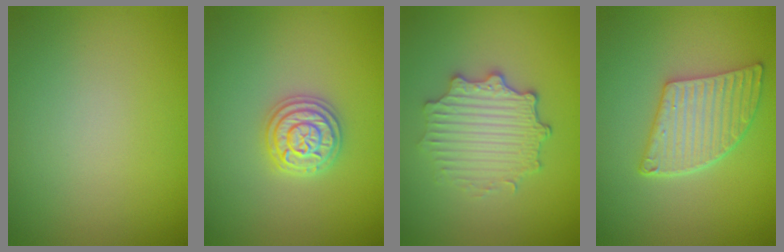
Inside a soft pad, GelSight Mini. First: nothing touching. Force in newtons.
{"total": 3.2, "press": 3.2, "slide": 0.5}
{"total": 4.4, "press": 3.7, "slide": 2.4}
{"total": 4.8, "press": 4.1, "slide": 2.5}